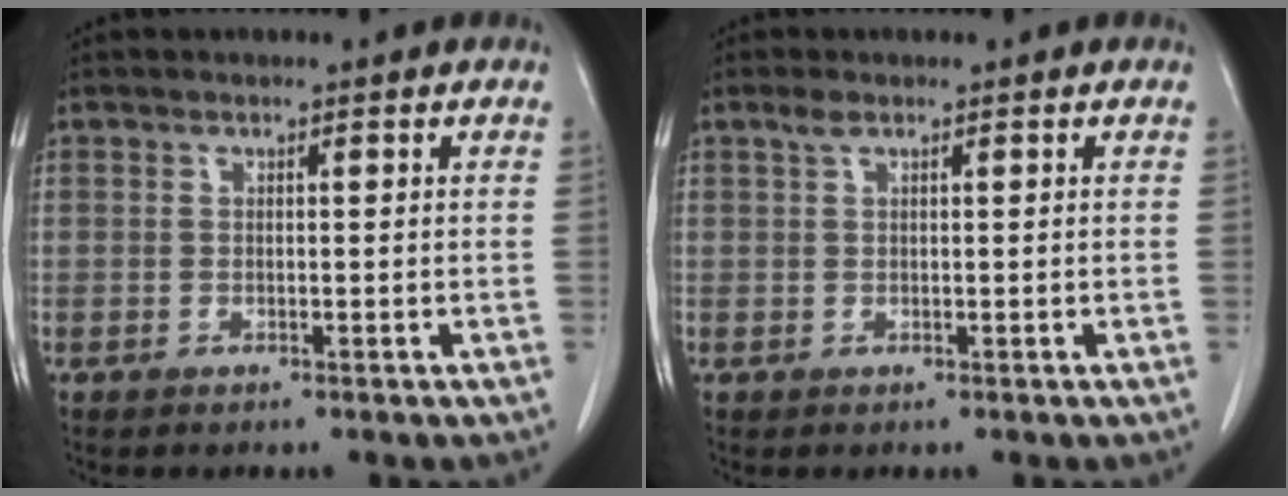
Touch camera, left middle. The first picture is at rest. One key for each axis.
{"total": 1.0, "fx": 0.7, "fy": 0.3, "fz": 0.7, "tx": -0.019, "ty": 0.008, "tz": 0.016}